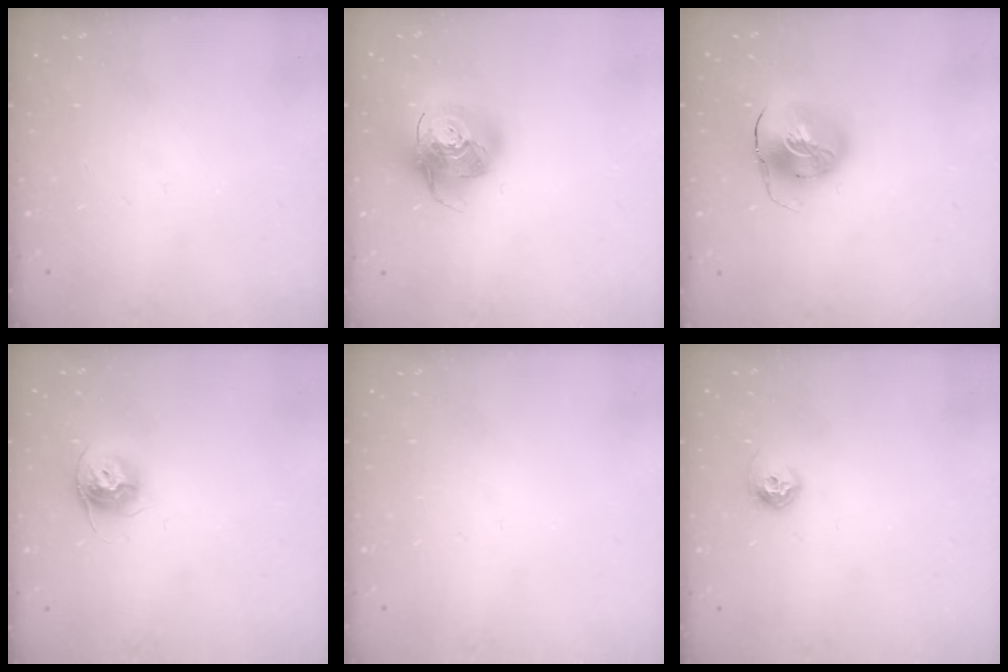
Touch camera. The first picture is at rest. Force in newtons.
{"total": 15.9, "press": 15.8, "slide": 2.3}
{"total": 10.6, "press": 10.5, "slide": 1.7}
{"total": 10.5, "press": 10.4, "slide": 0.8}
{"total": 0.0}
{"total": 6.9, "press": 6.8, "slide": 1.0}